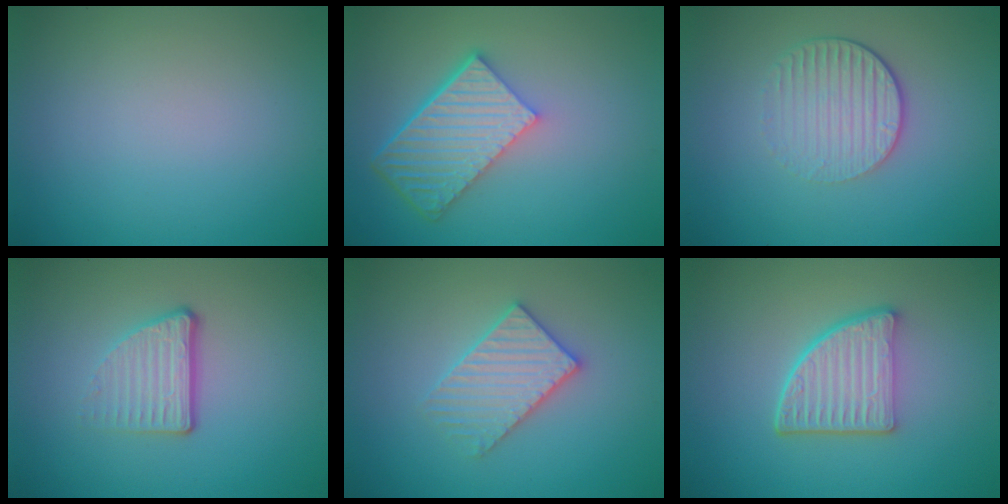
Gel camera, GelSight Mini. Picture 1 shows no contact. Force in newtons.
{"total": 6.3, "press": 4.4, "slide": 4.5}
{"total": 3.7, "press": 2.7, "slide": 2.6}
{"total": 3.4, "press": 2.2, "slide": 2.6}
{"total": 3.7, "press": 3.6, "slide": 0.6}
{"total": 5.0, "press": 3.7, "slide": 3.4}